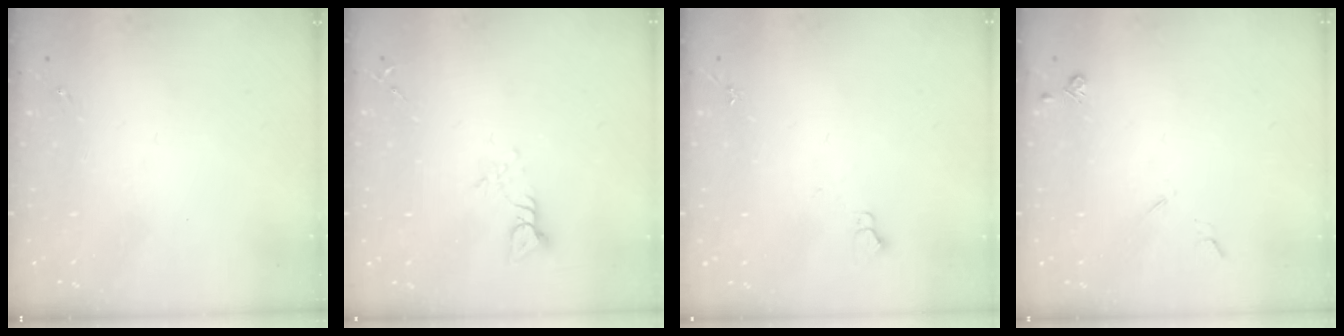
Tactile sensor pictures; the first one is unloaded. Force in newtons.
{"total": 4.4, "press": 4.4, "slide": 0.3}
{"total": 3.1, "press": 3.0, "slide": 0.3}
{"total": 4.6, "press": 4.5, "slide": 0.7}